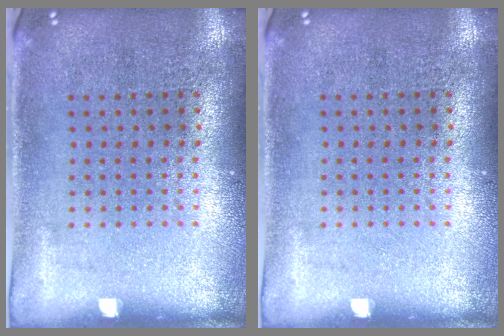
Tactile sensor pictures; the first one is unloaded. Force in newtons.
{"total": 0.0}